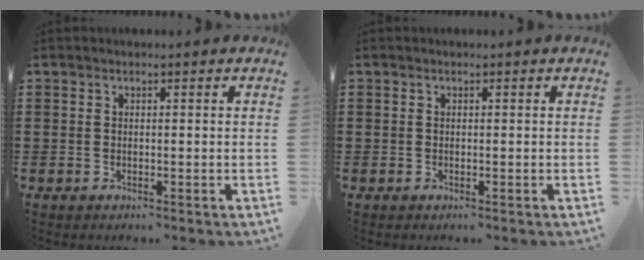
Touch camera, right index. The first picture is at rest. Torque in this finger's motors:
{"motor_torque": [1.01, 1.13, -0.01, 0.01]}